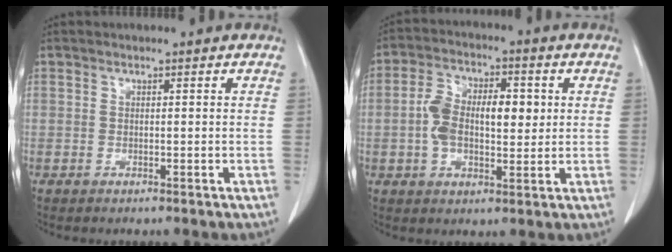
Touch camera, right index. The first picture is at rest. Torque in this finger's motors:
{"motor_torque": [0.66, 0.43, 0.26, 0.08]}